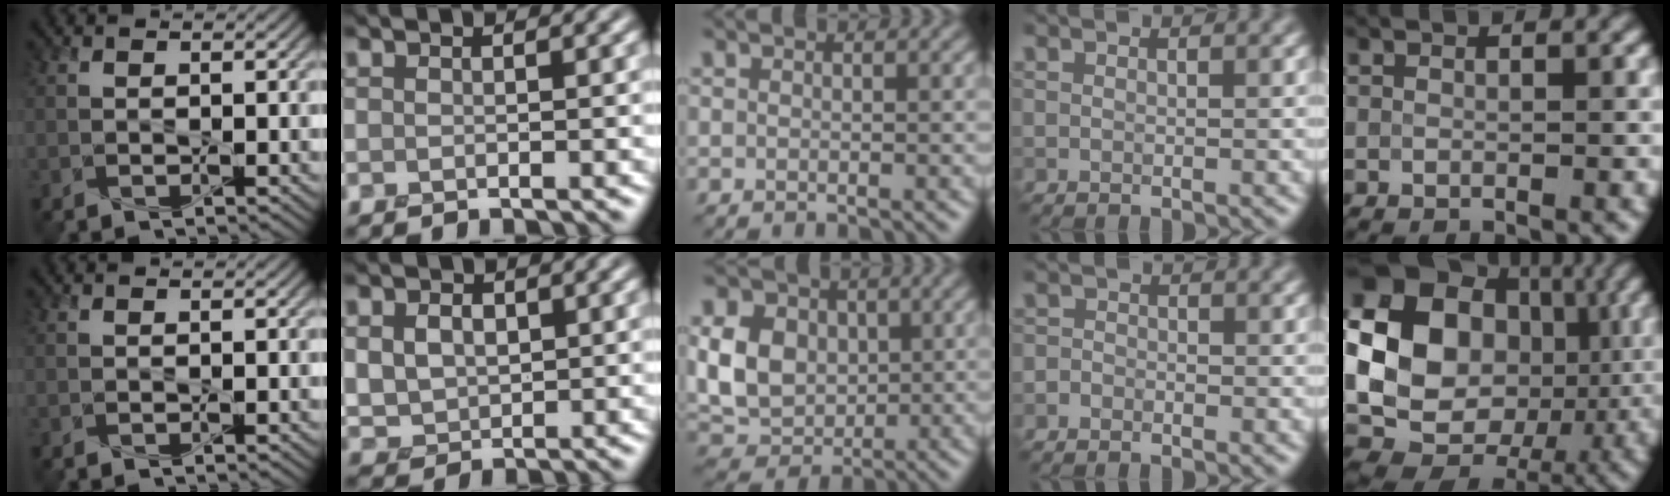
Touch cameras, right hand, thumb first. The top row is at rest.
{"index": {"total": 5.6, "force": [0.3, 4.5, 3.4], "torque": [-0.071, 0.011, 0.002]}, "middle": {"total": 7.2, "force": [1.0, 5.7, 4.3], "torque": [-0.095, 0.002, 0.013]}, "ring": {"total": 1.0, "force": [-0.6, 0.7, 0.3], "torque": [0.002, -0.001, -0.018]}, "little": {"total": 20.3, "force": [0.7, 17.7, 9.8], "torque": [-0.194, 0.006, -0.014]}}